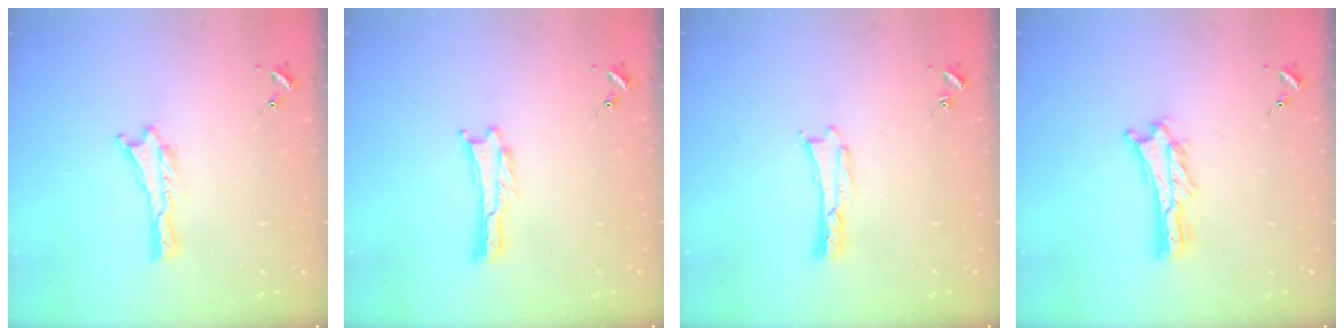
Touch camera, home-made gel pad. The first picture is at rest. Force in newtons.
{"total": 0.0}
{"total": 0.0}
{"total": 2.7, "press": 2.7, "slide": 0.3}